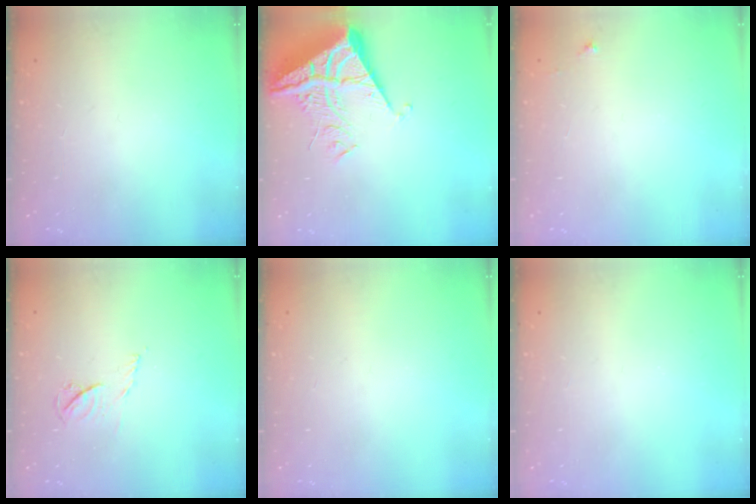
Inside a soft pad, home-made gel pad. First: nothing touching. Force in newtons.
{"total": 8.8, "press": 8.7, "slide": 0.8}
{"total": 3.9, "press": 3.9, "slide": 0.4}
{"total": 5.4, "press": 5.3, "slide": 0.7}
{"total": 0.0}
{"total": 0.0}